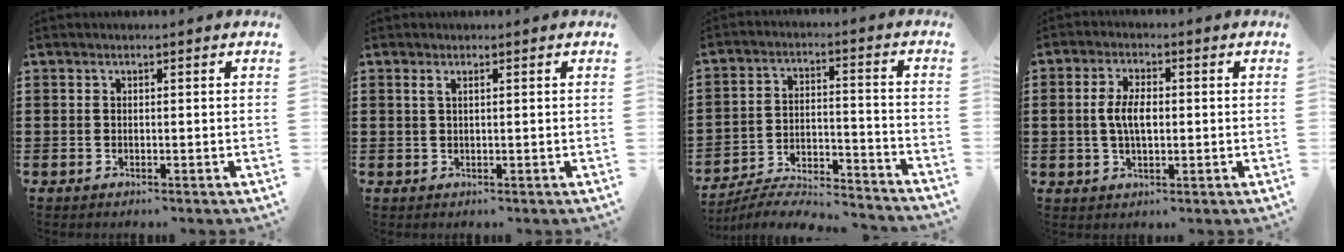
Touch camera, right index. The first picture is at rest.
{"total": 1.0, "force": [0.4, 0.2, 0.8], "torque": [-0.017, 0.003, 0.007]}
{"total": 6.3, "force": [-6.2, 0.4, 1.4], "torque": [-0.033, 0.002, -0.125]}
{"total": 5.1, "force": [0.0, 2.4, 4.4], "torque": [-0.100, 0.002, -0.006]}